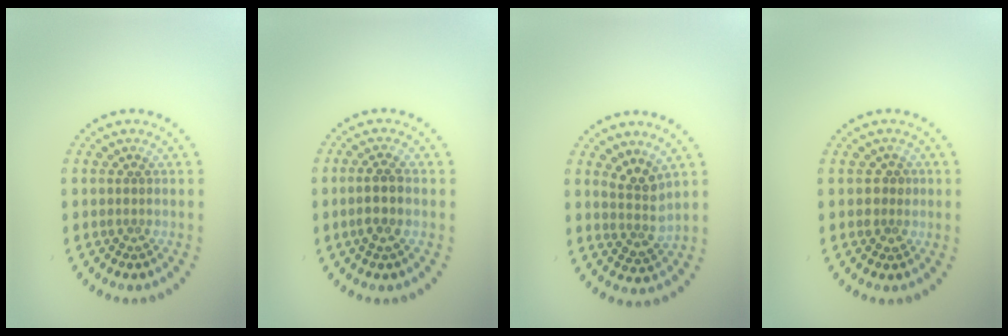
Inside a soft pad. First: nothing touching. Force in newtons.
{"total": 2.4, "press": 2.2, "slide": 1.0}
{"total": 2.7, "press": 2.0, "slide": 1.9}
{"total": 1.4, "press": 1.3, "slide": 0.6}